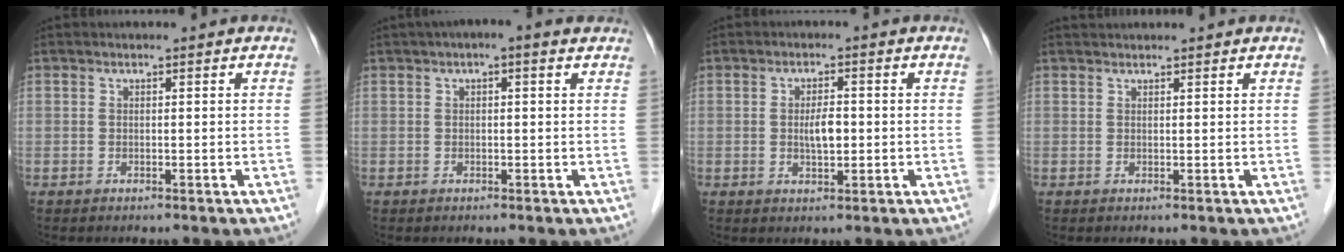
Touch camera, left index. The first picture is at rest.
{"total": 3.5, "force": [2.0, 0.9, 2.7], "torque": [-0.043, 0.027, 0.024]}
{"total": 3.4, "force": [-0.2, 1.2, 3.1], "torque": [-0.057, 0.001, -0.002]}
{"total": 2.4, "force": [2.3, 0.1, 0.4], "torque": [-0.006, 0.029, 0.038]}